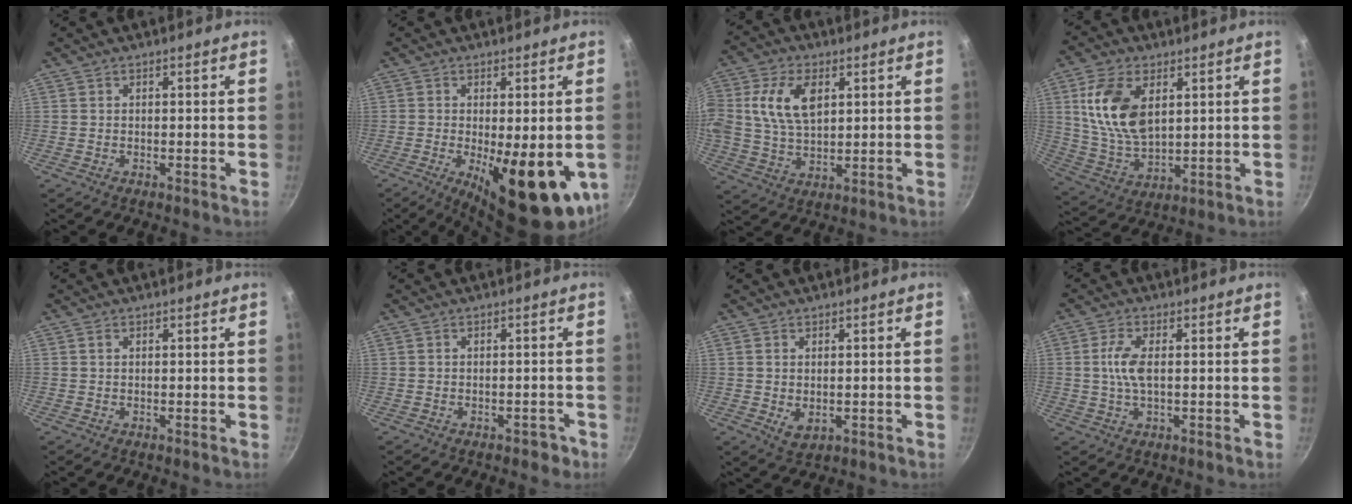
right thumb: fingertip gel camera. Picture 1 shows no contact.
{"total": 15.9, "force": [-3.4, 5.5, 14.5], "torque": [-0.185, -0.017, -0.035]}
{"total": 11.4, "force": [3.1, 6.9, 8.6], "torque": [-0.155, -0.002, 0.054]}
{"total": 14.2, "force": [4.2, 8.3, 10.8], "torque": [-0.194, -0.020, 0.091]}
{"total": 0.5, "force": [0.2, 0.3, 0.3], "torque": [-0.007, 0.002, 0.004]}
{"total": 2.2, "force": [-1.2, 1.5, 1.1], "torque": [0.004, 0.026, 0.002]}
{"total": 3.4, "force": [-0.1, 2.2, 2.5], "torque": [-0.040, -0.010, 0.004]}
{"total": 5.3, "force": [0.4, 2.2, 4.8], "torque": [-0.108, 0.004, 0.005]}